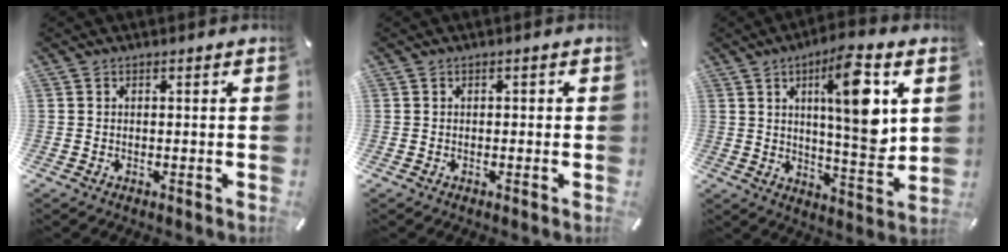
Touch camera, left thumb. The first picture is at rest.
{"total": 0.5, "force": [-0.2, 0.4, 0.2], "torque": [-0.003, 0.002, -0.006]}
{"total": 15.5, "force": [5.4, 3.5, 14.0], "torque": [-0.207, -0.027, 0.078]}